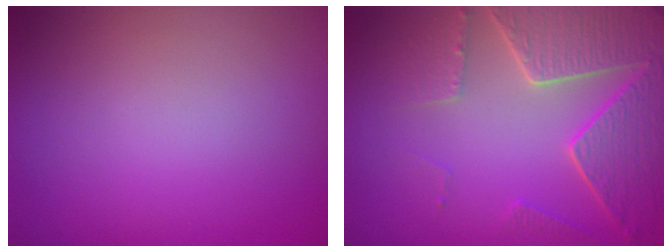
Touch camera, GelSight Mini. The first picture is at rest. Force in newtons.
{"total": 7.0, "press": 5.6, "slide": 4.2}